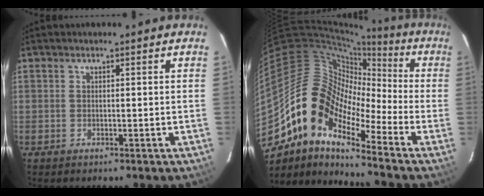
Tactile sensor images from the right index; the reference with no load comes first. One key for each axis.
{"total": 15.6, "fx": -8.9, "fy": 7.4, "fz": 10.6, "tx": -0.174, "ty": 0.004, "tz": -0.188}